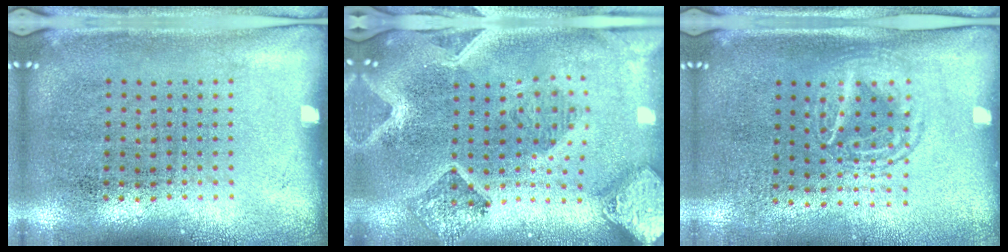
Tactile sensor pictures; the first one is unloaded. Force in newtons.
{"total": 2.8, "press": 2.5, "slide": 1.3}
{"total": 1.4, "press": 1.3, "slide": 0.6}